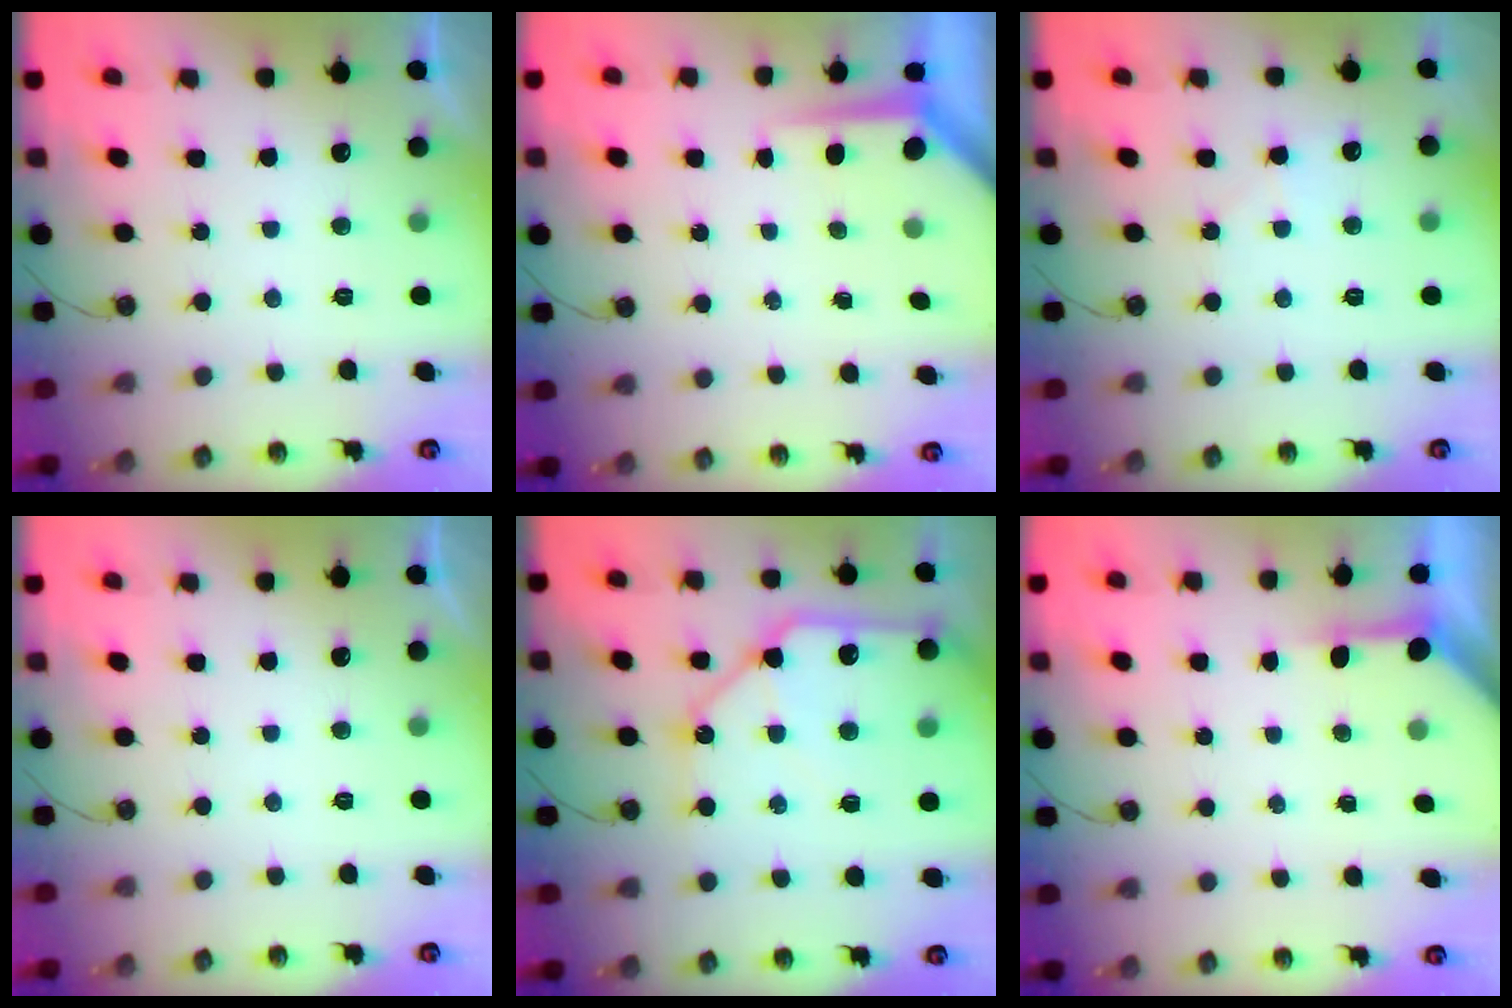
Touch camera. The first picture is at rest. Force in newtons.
{"total": 4.0, "press": 3.9, "slide": 0.3}
{"total": 4.8, "press": 4.7, "slide": 0.6}
{"total": 0.0}
{"total": 15.9, "press": 15.9, "slide": 1.3}
{"total": 3.4, "press": 3.4, "slide": 0.3}